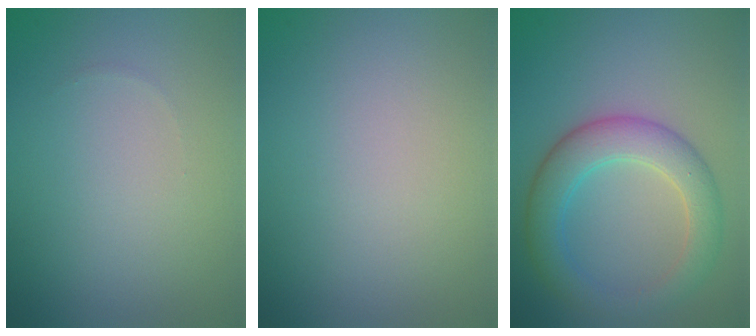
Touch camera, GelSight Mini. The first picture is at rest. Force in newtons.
{"total": 0.0}
{"total": 5.3, "press": 5.3, "slide": 0.1}